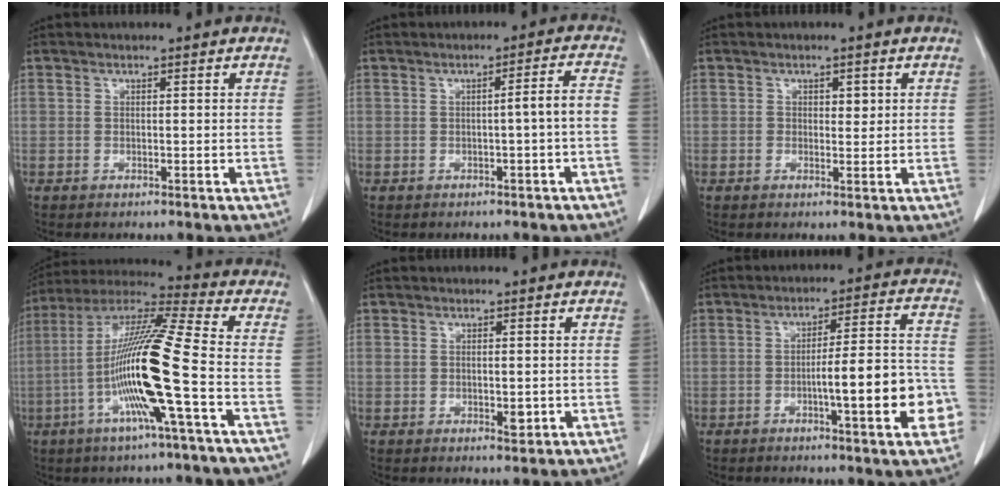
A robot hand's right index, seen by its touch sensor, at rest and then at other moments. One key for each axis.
{"total": 3.3, "fx": -0.9, "fy": -0.4, "fz": 3.2, "tx": -0.044, "ty": 0.007, "tz": -0.013}
{"total": 1.6, "fx": 0.5, "fy": 1.0, "fz": 1.2, "tx": -0.013, "ty": -0.001, "tz": 0.006}
{"total": 17.2, "fx": -4.3, "fy": -0.8, "fz": 16.6, "tx": -0.327, "ty": -0.004, "tz": -0.094}
{"total": 2.5, "fx": -0.2, "fy": 1.2, "fz": 2.1, "tx": -0.039, "ty": -0.001, "tz": 0.004}
{"total": 12.4, "fx": -3.7, "fy": 1.6, "fz": 11.7, "tx": -0.155, "ty": 0.021, "tz": -0.048}